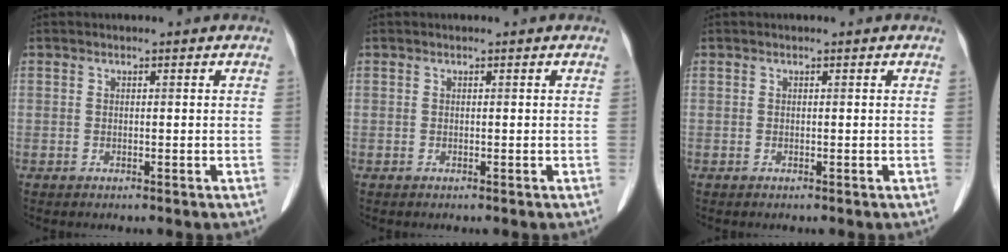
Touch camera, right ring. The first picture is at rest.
{"total": 0.0}
{"total": 0.0}